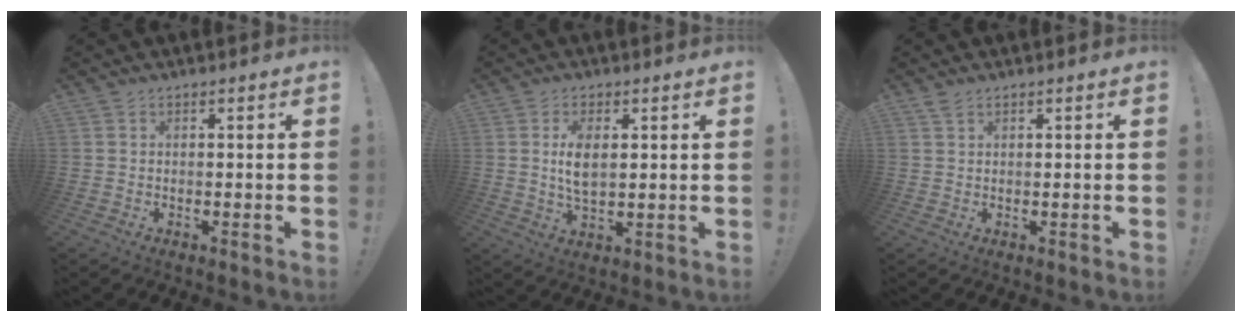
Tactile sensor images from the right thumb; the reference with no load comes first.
{"total": 6.9, "force": [1.5, 3.5, 5.8], "torque": [-0.095, -0.011, 0.019]}
{"total": 1.5, "force": [1.2, 0.4, 0.9], "torque": [-0.018, -0.001, 0.023]}